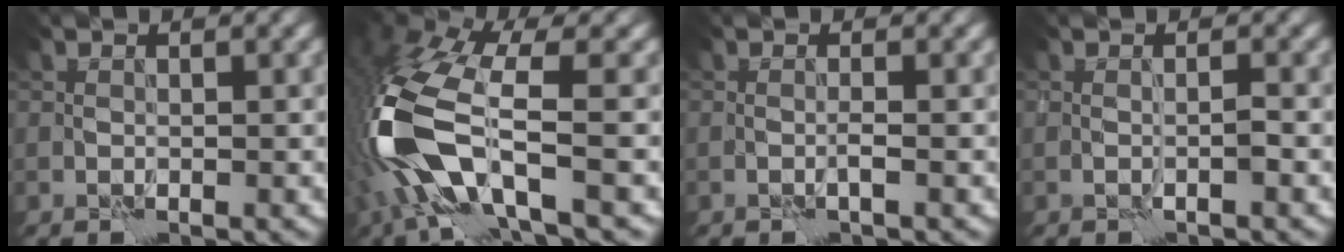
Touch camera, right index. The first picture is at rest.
{"total": 11.0, "force": [-2.6, 4.2, 9.8], "torque": [-0.223, -0.007, -0.057]}
{"total": 0.5, "force": [0.0, -0.4, 0.4], "torque": [-0.007, 0.000, 0.000]}
{"total": 0.5, "force": [-0.1, -0.3, 0.4], "torque": [-0.005, -0.001, -0.003]}